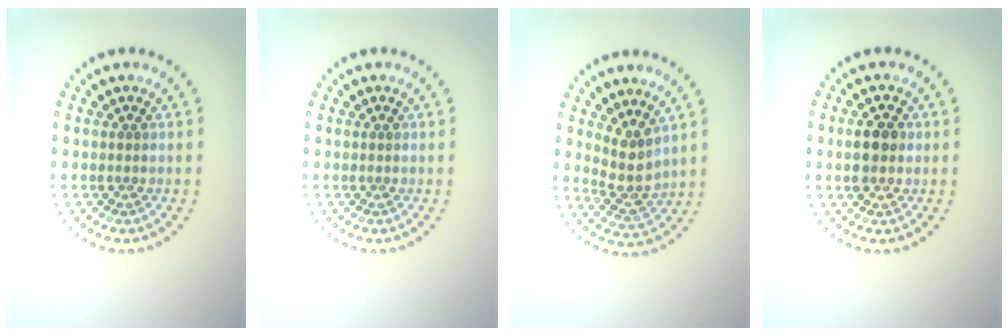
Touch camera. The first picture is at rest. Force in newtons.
{"total": 0.0}
{"total": 3.0, "press": 2.3, "slide": 1.9}
{"total": 2.9, "press": 2.9, "slide": 0.2}